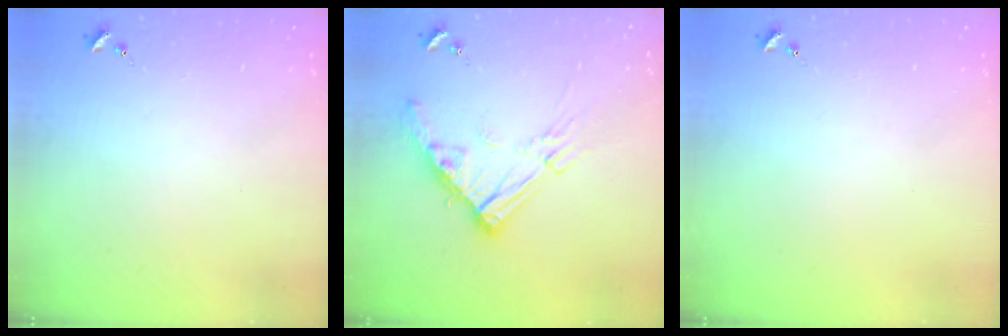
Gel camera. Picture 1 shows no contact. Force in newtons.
{"total": 14.3, "press": 14.2, "slide": 1.4}
{"total": 0.0}